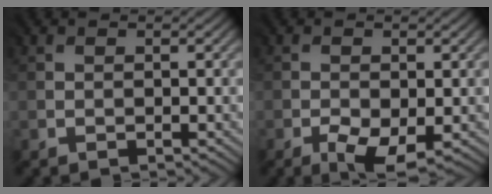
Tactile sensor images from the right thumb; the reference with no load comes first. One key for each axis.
{"total": 4.4, "fx": -2.1, "fy": 1.9, "fz": 3.3, "tx": -0.067, "ty": -0.012, "tz": -0.035}